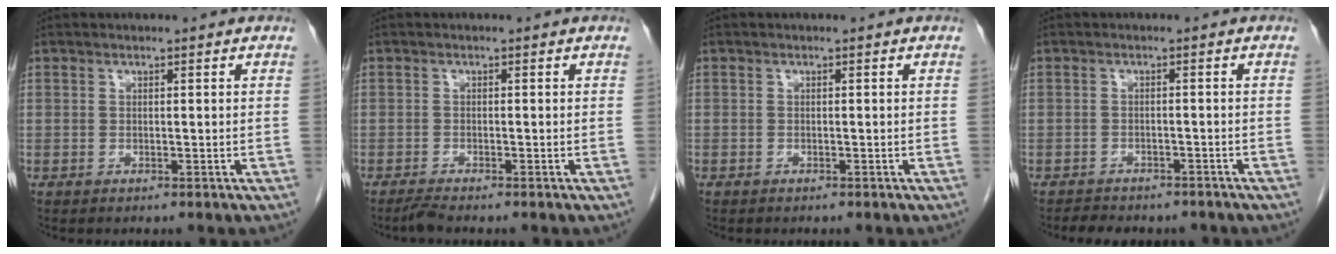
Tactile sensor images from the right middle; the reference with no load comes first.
{"total": 1.4, "force": [-1.2, -0.3, 0.5], "torque": [-0.019, -0.006, -0.027]}
{"total": 0.0}
{"total": 6.8, "force": [-5.9, 2.6, 2.1], "torque": [-0.034, 0.005, -0.073]}